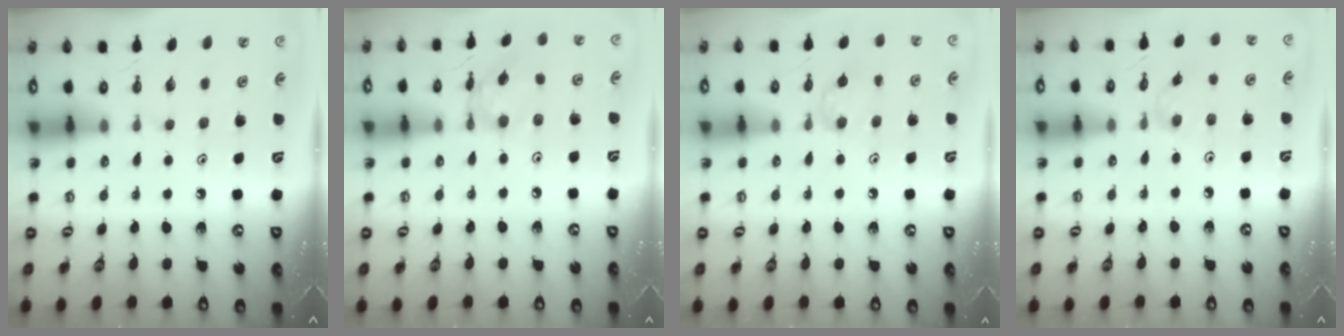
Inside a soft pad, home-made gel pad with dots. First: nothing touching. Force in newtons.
{"total": 7.0, "press": 6.9, "slide": 0.3}
{"total": 7.7, "press": 7.7, "slide": 0.7}
{"total": 1.6, "press": 1.5, "slide": 0.4}